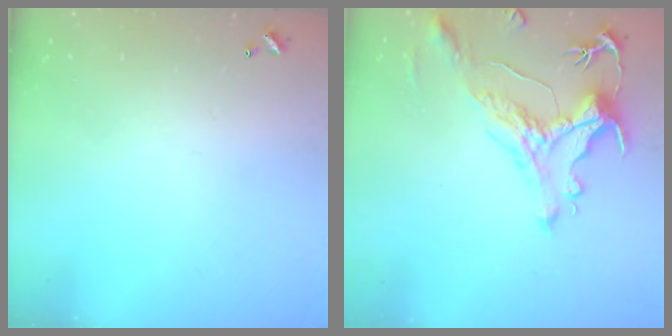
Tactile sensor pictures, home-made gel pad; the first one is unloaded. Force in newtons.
{"total": 1.2, "press": 0.2, "slide": 1.2}